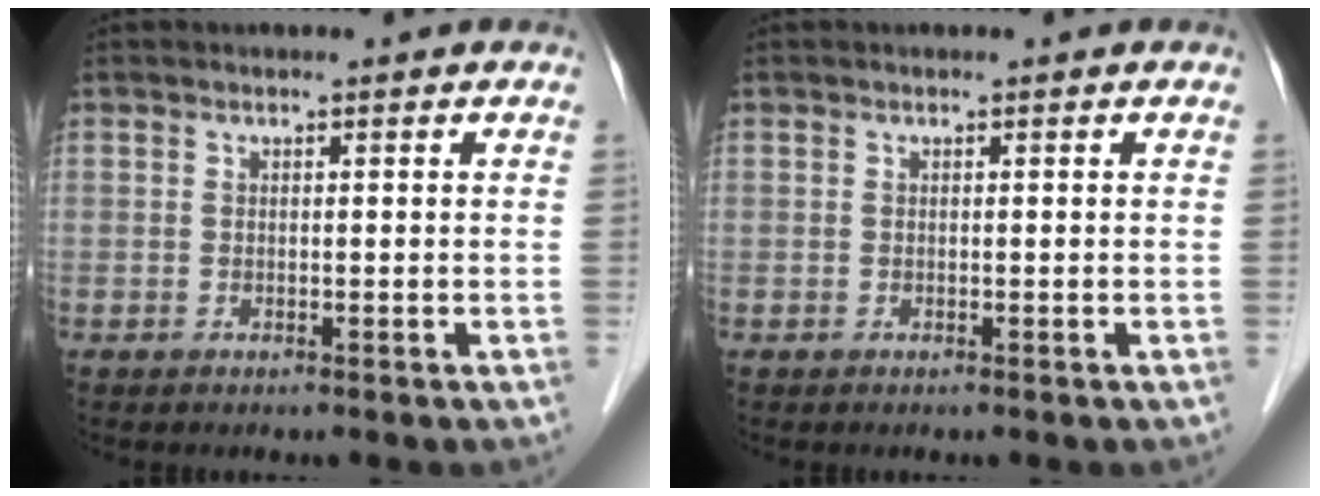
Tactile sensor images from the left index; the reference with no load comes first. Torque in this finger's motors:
{"motor_torque": [-0.03, 0.03, 0.00, 0.00]}